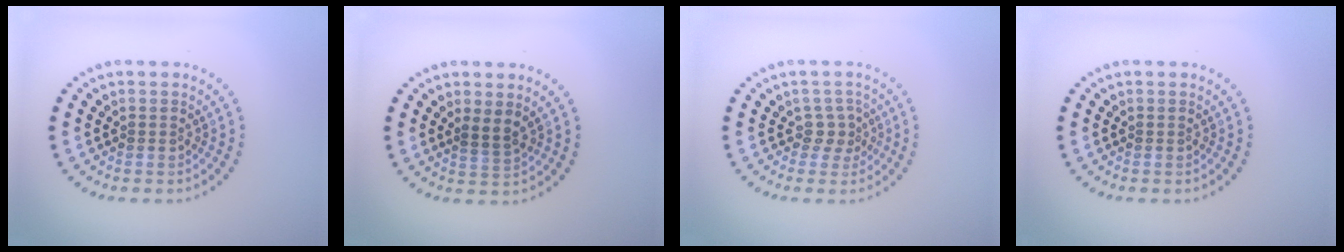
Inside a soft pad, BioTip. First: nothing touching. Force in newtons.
{"total": 1.6, "press": 1.2, "slide": 1.0}
{"total": 1.8, "press": 1.3, "slide": 1.2}
{"total": 0.0}